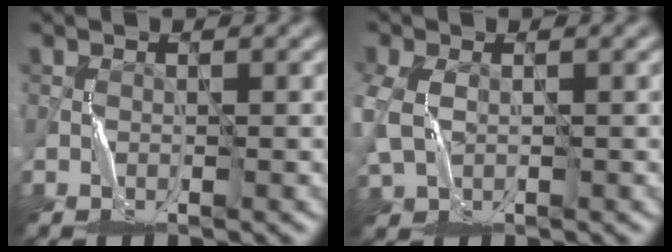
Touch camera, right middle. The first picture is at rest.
{"total": 4.5, "force": [-0.2, 3.2, 3.2], "torque": [-0.098, -0.001, -0.004]}